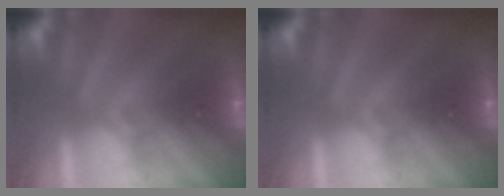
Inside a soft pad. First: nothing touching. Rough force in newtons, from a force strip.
{"total": 0.0}